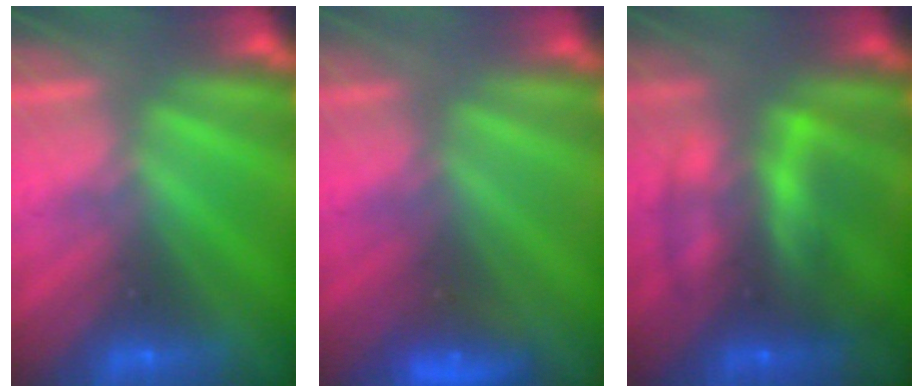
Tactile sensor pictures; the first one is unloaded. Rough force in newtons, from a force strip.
{"total": 3.0}
{"total": 5.9}